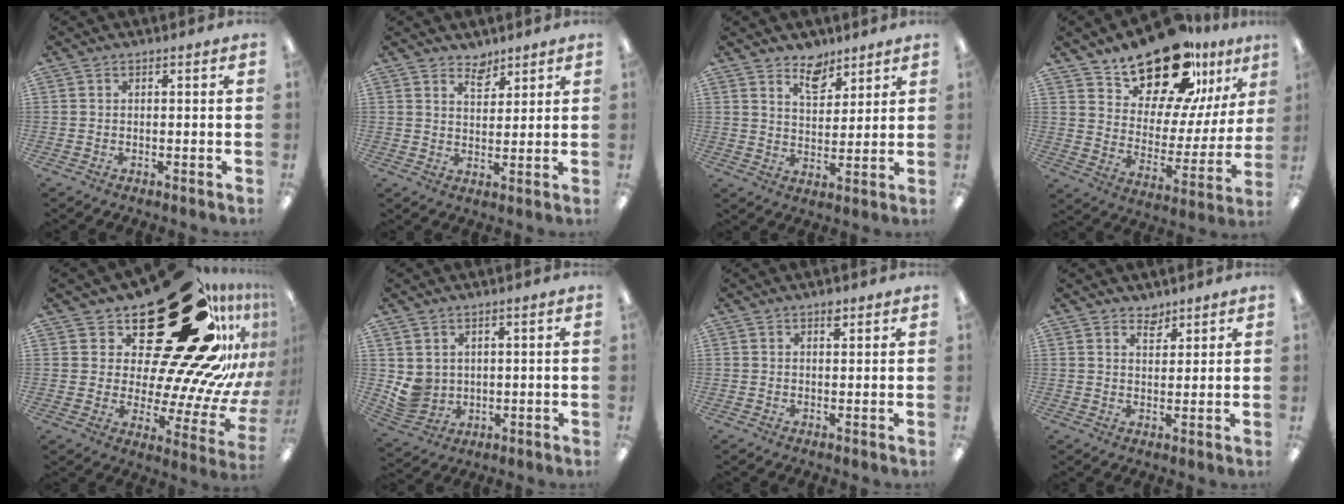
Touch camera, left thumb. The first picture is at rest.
{"total": 4.8, "force": [4.1, 2.3, 1.0], "torque": [-0.007, -0.026, 0.073]}
{"total": 7.7, "force": [5.9, 4.1, 2.6], "torque": [-0.023, -0.034, 0.104]}
{"total": 20.9, "force": [16.8, 8.8, 8.9], "torque": [-0.147, -0.120, 0.297]}
{"total": 35.8, "force": [21.6, 15.2, 24.2], "torque": [-0.280, -0.186, 0.410]}
{"total": 5.9, "force": [2.1, 5.4, 1.4], "torque": [-0.033, -0.010, 0.045]}
{"total": 2.2, "force": [1.5, 1.1, 1.2], "torque": [-0.009, -0.005, 0.023]}
{"total": 3.4, "force": [3.0, 1.4, 0.5], "torque": [0.001, -0.020, 0.055]}